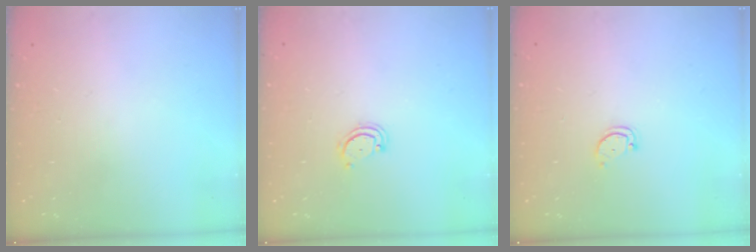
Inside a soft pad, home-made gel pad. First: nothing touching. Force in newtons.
{"total": 2.6, "press": 2.6, "slide": 0.3}
{"total": 2.3, "press": 2.3, "slide": 0.4}